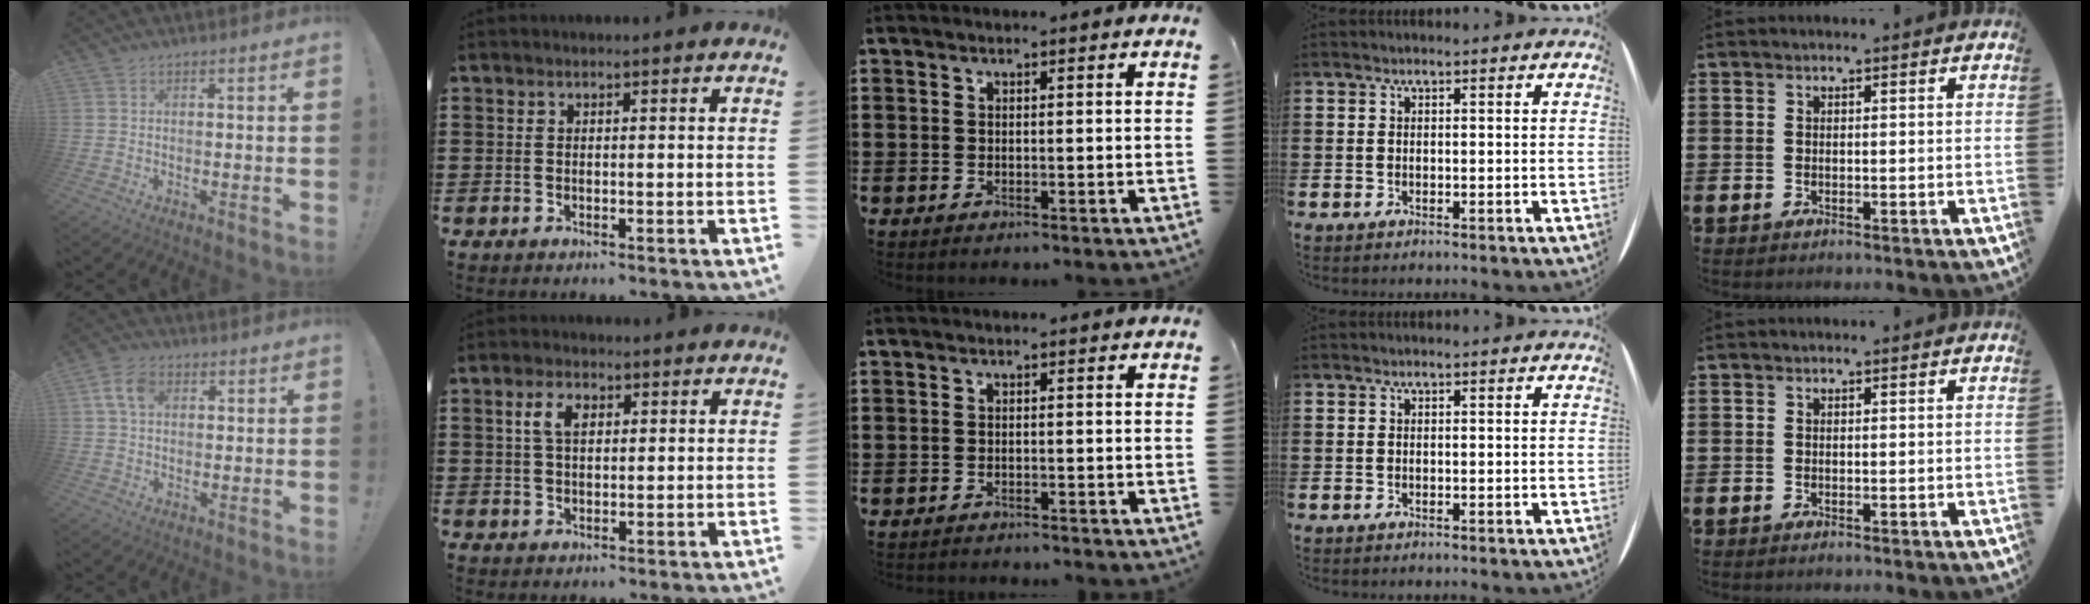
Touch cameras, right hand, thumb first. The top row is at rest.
{"thumb": {"total": 7.3, "force": [2.0, 4.9, 5.0], "torque": [-0.090, 0.008, 0.038]}, "index": {"total": 3.8, "force": [1.2, 2.1, 2.9], "torque": [-0.065, 0.013, 0.020]}, "middle": {"total": 1.1, "force": [-1.1, -0.2, 0.0], "torque": [-0.004, 0.000, -0.021]}}